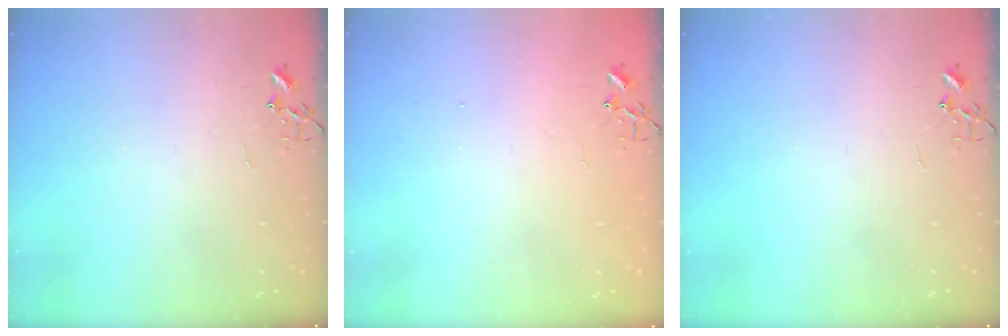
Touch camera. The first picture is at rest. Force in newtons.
{"total": 1.4, "press": 1.4, "slide": 0.3}
{"total": 0.0}